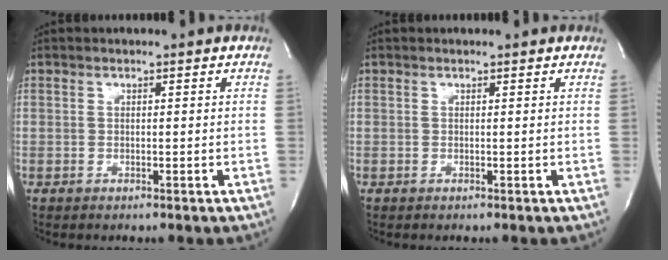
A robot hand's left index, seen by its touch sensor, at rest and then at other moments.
{"total": 0.9, "force": [0.9, 0.2, 0.1], "torque": [-0.011, 0.005, 0.009]}